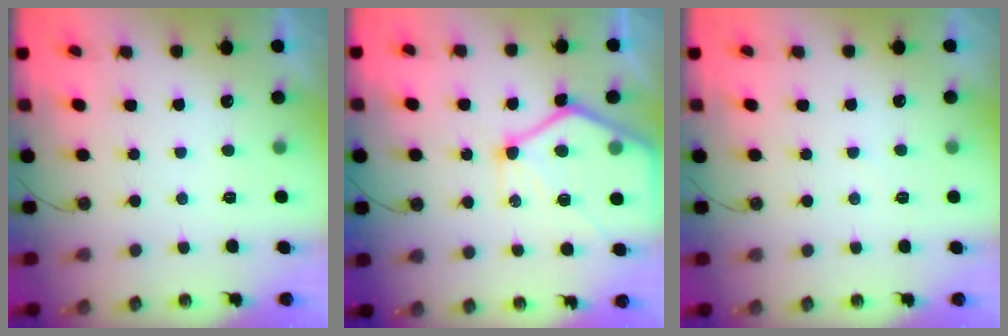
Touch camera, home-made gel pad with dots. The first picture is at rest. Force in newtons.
{"total": 17.8, "press": 17.7, "slide": 1.7}
{"total": 3.7, "press": 3.7, "slide": 0.6}